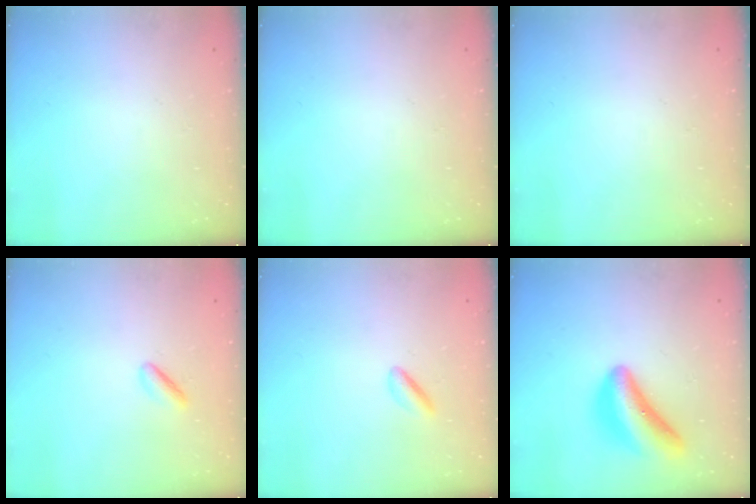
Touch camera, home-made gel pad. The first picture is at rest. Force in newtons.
{"total": 0.0}
{"total": 0.0}
{"total": 2.5, "press": 2.3, "slide": 0.8}
{"total": 1.8, "press": 1.6, "slide": 0.9}
{"total": 13.4, "press": 13.4, "slide": 0.4}